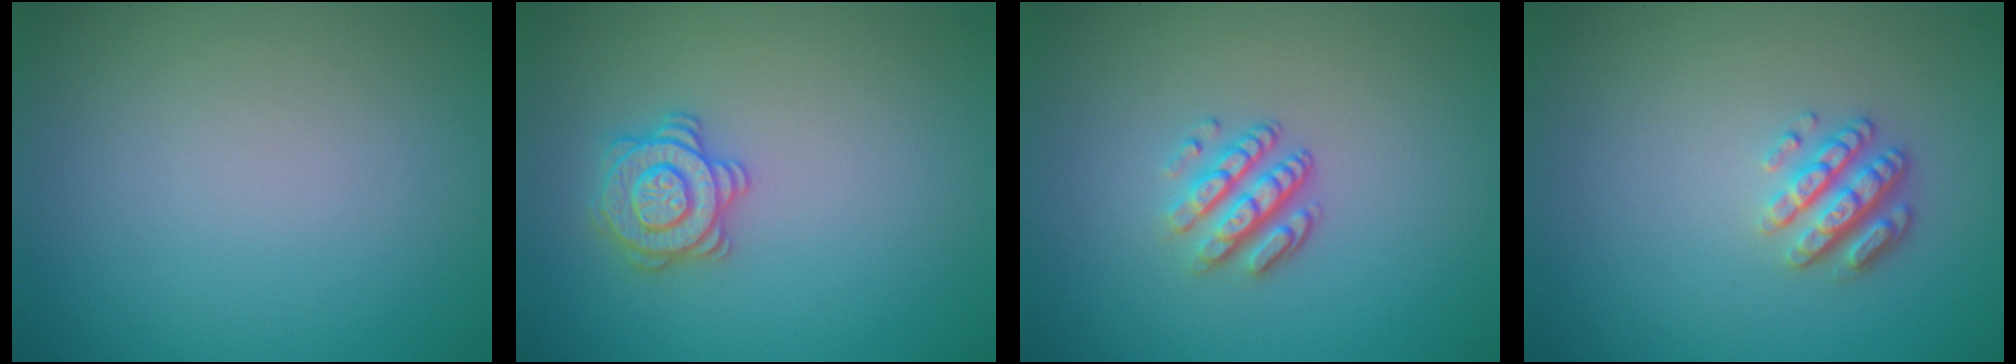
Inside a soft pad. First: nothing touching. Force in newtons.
{"total": 2.9, "press": 2.9, "slide": 0.1}
{"total": 3.4, "press": 2.4, "slide": 2.4}
{"total": 2.9, "press": 2.4, "slide": 1.7}